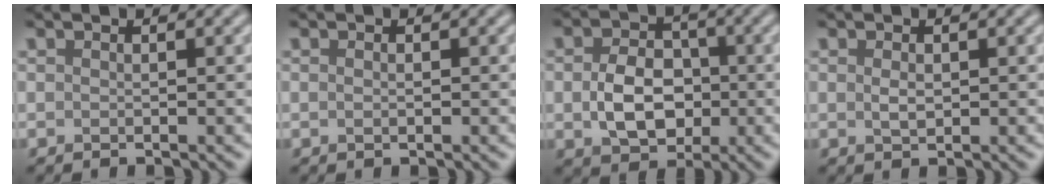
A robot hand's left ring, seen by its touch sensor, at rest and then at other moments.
{"total": 0.7, "force": [0.0, 0.4, 0.5], "torque": [-0.012, -0.001, 0.000]}
{"total": 5.5, "force": [-0.6, 4.1, 3.7], "torque": [-0.072, -0.005, -0.008]}
{"total": 1.3, "force": [0.1, 0.8, 1.0], "torque": [-0.022, -0.002, 0.004]}